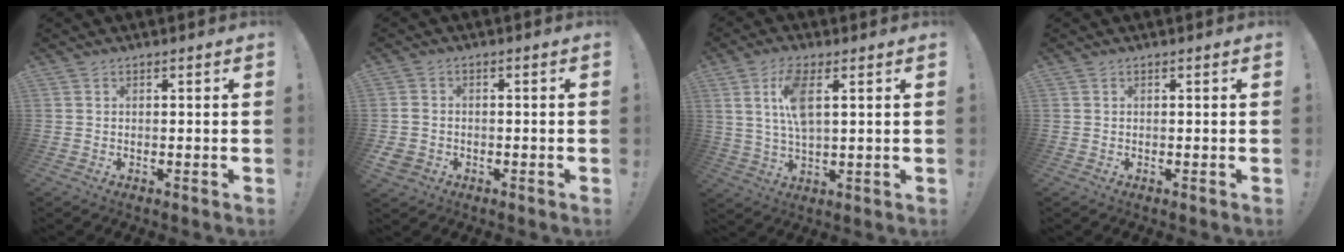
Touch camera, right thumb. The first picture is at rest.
{"total": 3.6, "force": [-1.2, 2.9, 1.9], "torque": [-0.043, 0.003, -0.021]}
{"total": 10.4, "force": [3.5, 4.2, 8.9], "torque": [-0.173, -0.007, 0.062]}
{"total": 0.0}